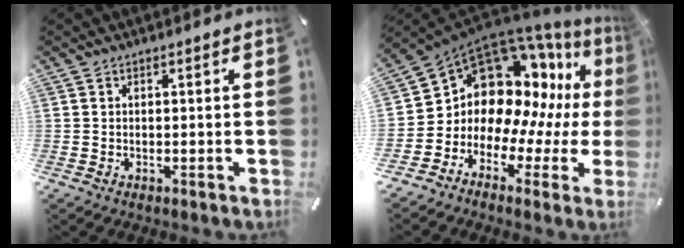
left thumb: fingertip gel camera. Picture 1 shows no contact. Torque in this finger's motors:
{"motor_torque": [0.30, 2.02, 1.23, 0.97, 0.16]}